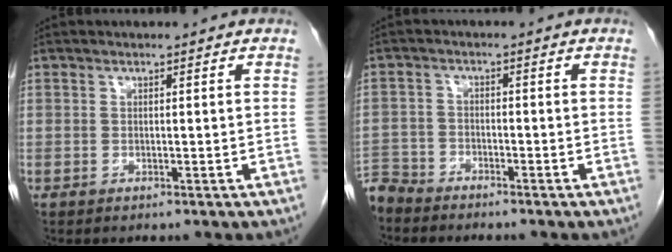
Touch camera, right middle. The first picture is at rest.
{"total": 5.0, "force": [-4.8, 1.2, -0.1], "torque": [0.009, -0.012, -0.096]}